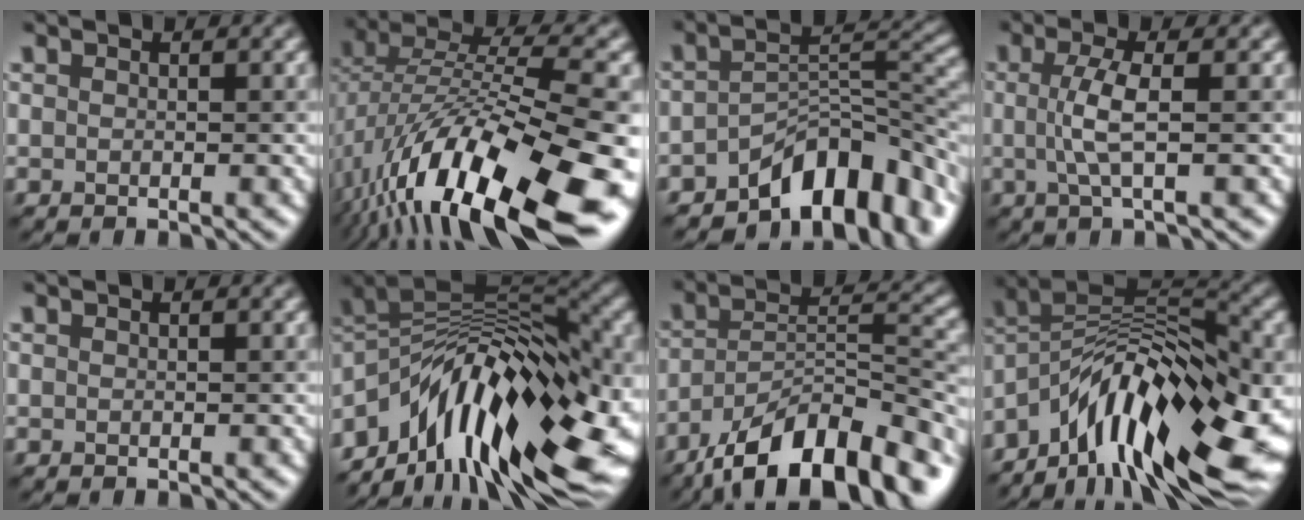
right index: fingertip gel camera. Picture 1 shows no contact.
{"total": 17.5, "force": [-7.7, 5.9, 14.5], "torque": [-0.257, 0.013, -0.129]}
{"total": 8.9, "force": [-5.5, 4.1, 5.7], "torque": [-0.056, 0.008, -0.089]}
{"total": 3.4, "force": [0.1, 0.7, 3.3], "torque": [-0.065, 0.009, 0.003]}
{"total": 0.0}
{"total": 16.7, "force": [-5.5, 8.1, 13.6], "torque": [-0.224, 0.031, -0.104]}
{"total": 12.9, "force": [-9.0, 4.5, 7.9], "torque": [-0.121, 0.023, -0.162]}
{"total": 15.3, "force": [-6.4, 6.8, 12.1], "torque": [-0.195, 0.032, -0.115]}